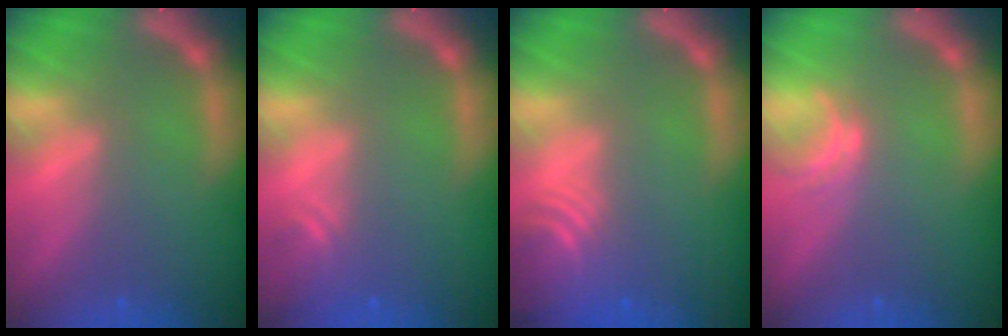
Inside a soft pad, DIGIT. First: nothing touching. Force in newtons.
{"total": 1.9}
{"total": 5.5}
{"total": 1.5}